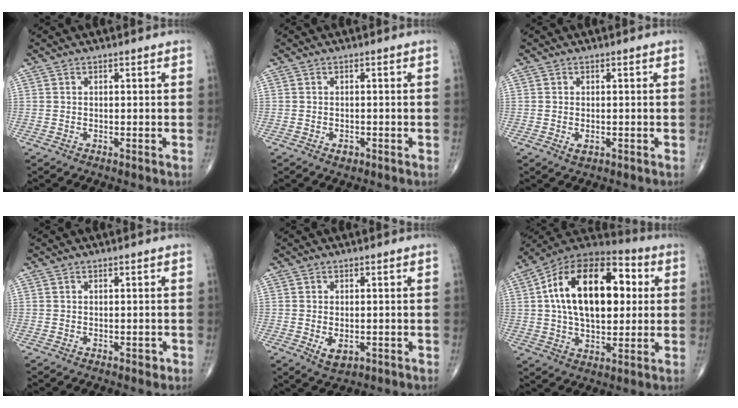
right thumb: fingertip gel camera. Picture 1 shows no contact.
{"total": 1.2, "force": [-0.7, 0.8, 0.6], "torque": [-0.005, 0.003, -0.008]}
{"total": 1.5, "force": [-0.4, 0.9, 1.1], "torque": [-0.017, -0.001, -0.004]}
{"total": 0.9, "force": [-0.3, 0.6, 0.6], "torque": [-0.005, 0.000, -0.004]}
{"total": 3.5, "force": [-0.9, 2.2, 2.6], "torque": [-0.035, -0.004, -0.004]}
{"total": 23.2, "force": [4.0, 13.1, 18.8], "torque": [-0.287, 0.021, 0.056]}